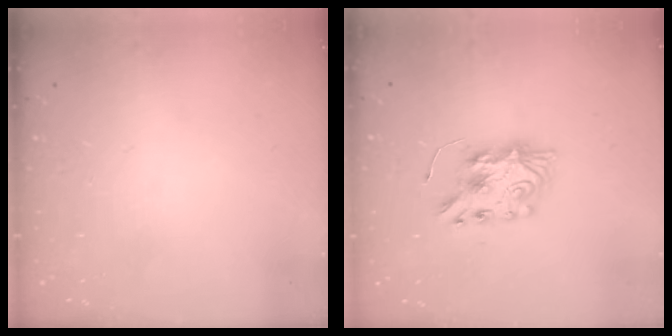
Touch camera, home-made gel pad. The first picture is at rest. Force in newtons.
{"total": 8.4, "press": 8.4, "slide": 0.7}